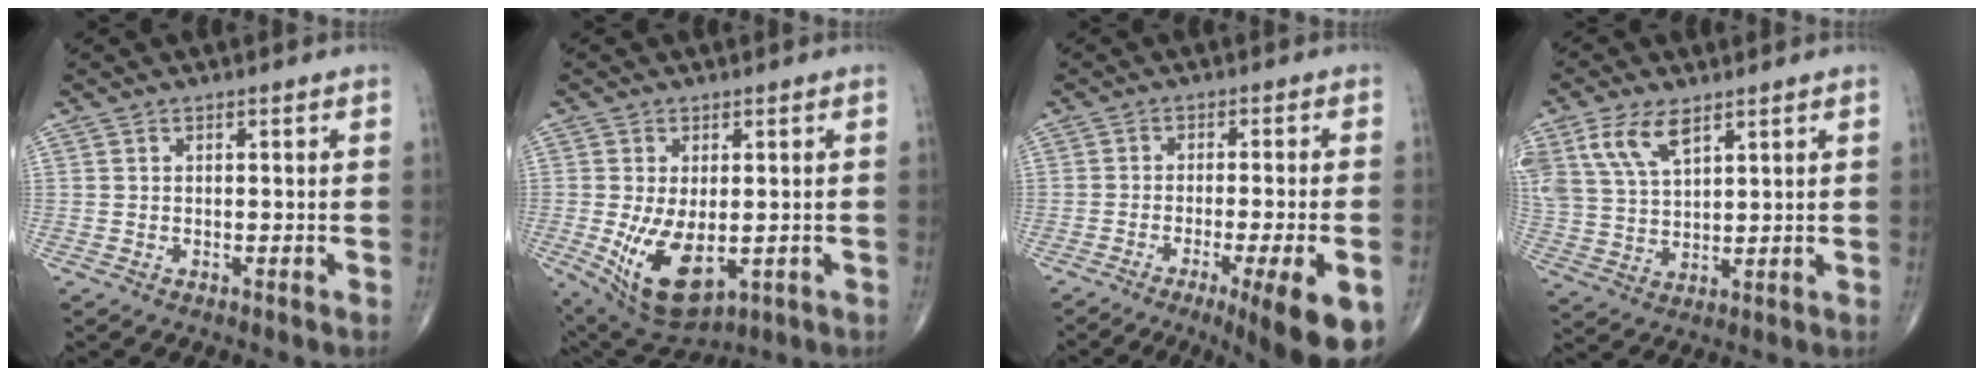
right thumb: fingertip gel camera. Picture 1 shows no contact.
{"total": 11.8, "force": [-2.2, 6.2, 9.8], "torque": [-0.167, -0.019, -0.015]}
{"total": 14.2, "force": [-7.4, 2.0, 12.0], "torque": [-0.123, -0.001, -0.107]}
{"total": 9.2, "force": [5.2, 4.5, 6.1], "torque": [-0.124, -0.011, 0.110]}